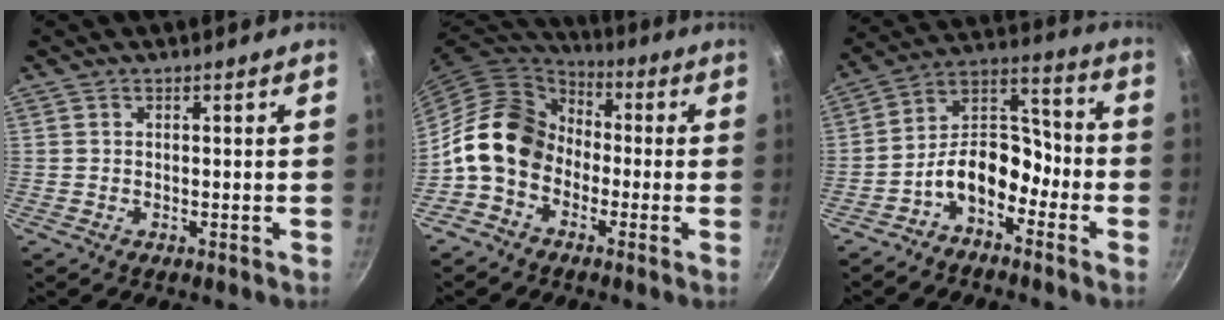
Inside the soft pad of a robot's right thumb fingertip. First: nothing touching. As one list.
[{"total": 13.3, "force": [-2.5, 10.4, 7.9], "torque": [-0.102, 0.043, -0.070]}, {"total": 11.6, "force": [-5.8, 7.2, 7.0], "torque": [-0.086, 0.078, -0.123]}]